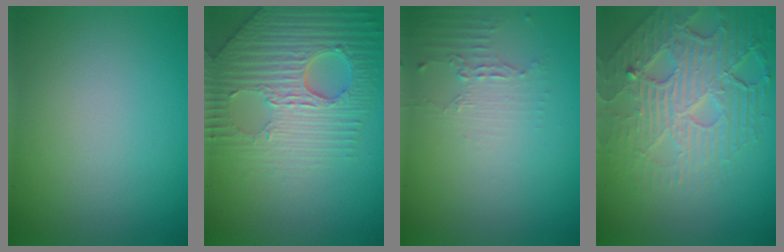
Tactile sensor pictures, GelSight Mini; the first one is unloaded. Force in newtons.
{"total": 6.6, "press": 5.4, "slide": 3.8}
{"total": 2.0, "press": 1.5, "slide": 1.4}
{"total": 8.0, "press": 5.5, "slide": 5.8}